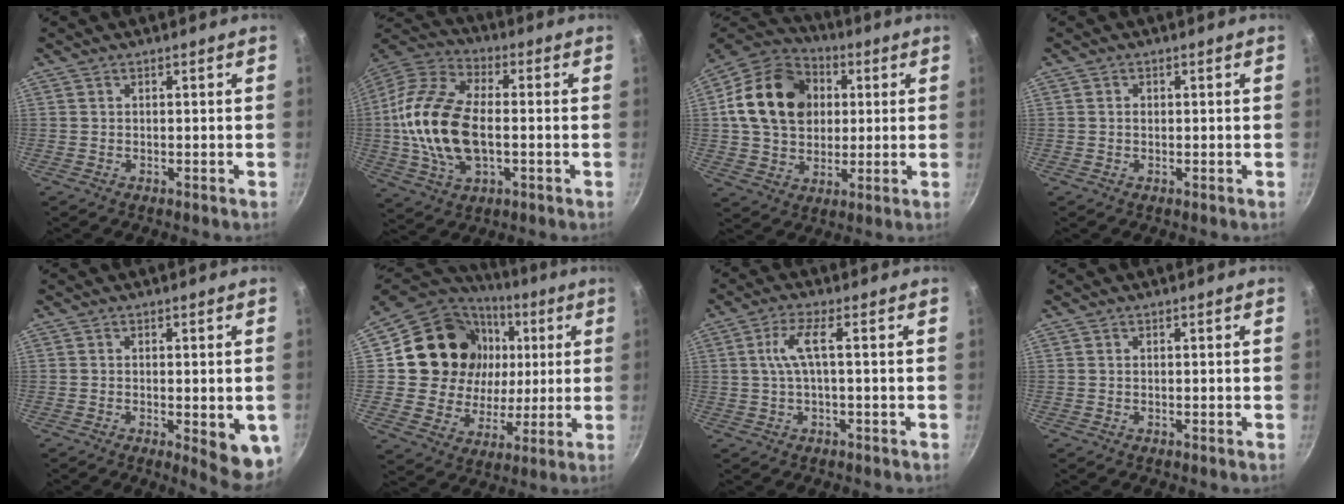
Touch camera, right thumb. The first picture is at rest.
{"total": 19.6, "force": [-1.2, 11.1, 16.2], "torque": [-0.317, 0.027, -0.032]}
{"total": 19.5, "force": [3.6, 15.0, 11.8], "torque": [-0.179, 0.017, 0.054]}
{"total": 0.8, "force": [0.1, 0.7, 0.4], "torque": [-0.006, 0.004, 0.001]}
{"total": 8.1, "force": [-1.7, 2.5, 7.5], "torque": [-0.075, -0.004, -0.015]}
{"total": 22.1, "force": [4.7, 19.2, 10.0], "torque": [-0.168, 0.008, 0.088]}
{"total": 4.9, "force": [0.1, 0.8, 4.9], "torque": [-0.108, 0.011, 0.007]}
{"total": 0.0}